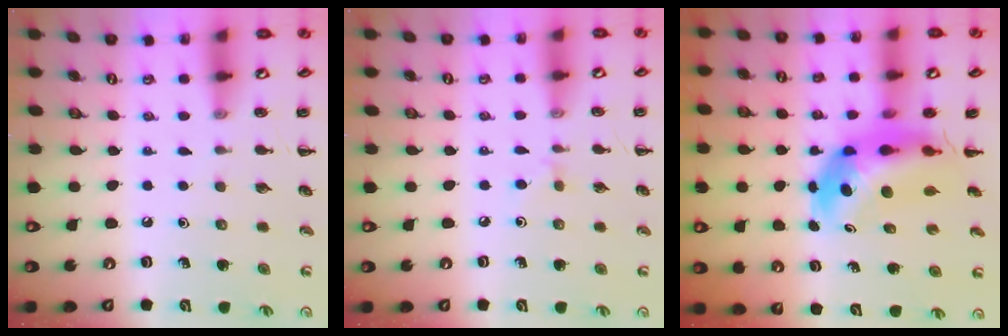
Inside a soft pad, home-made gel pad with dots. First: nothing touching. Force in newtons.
{"total": 3.8, "press": 3.5, "slide": 1.4}
{"total": 7.3, "press": 6.9, "slide": 2.6}